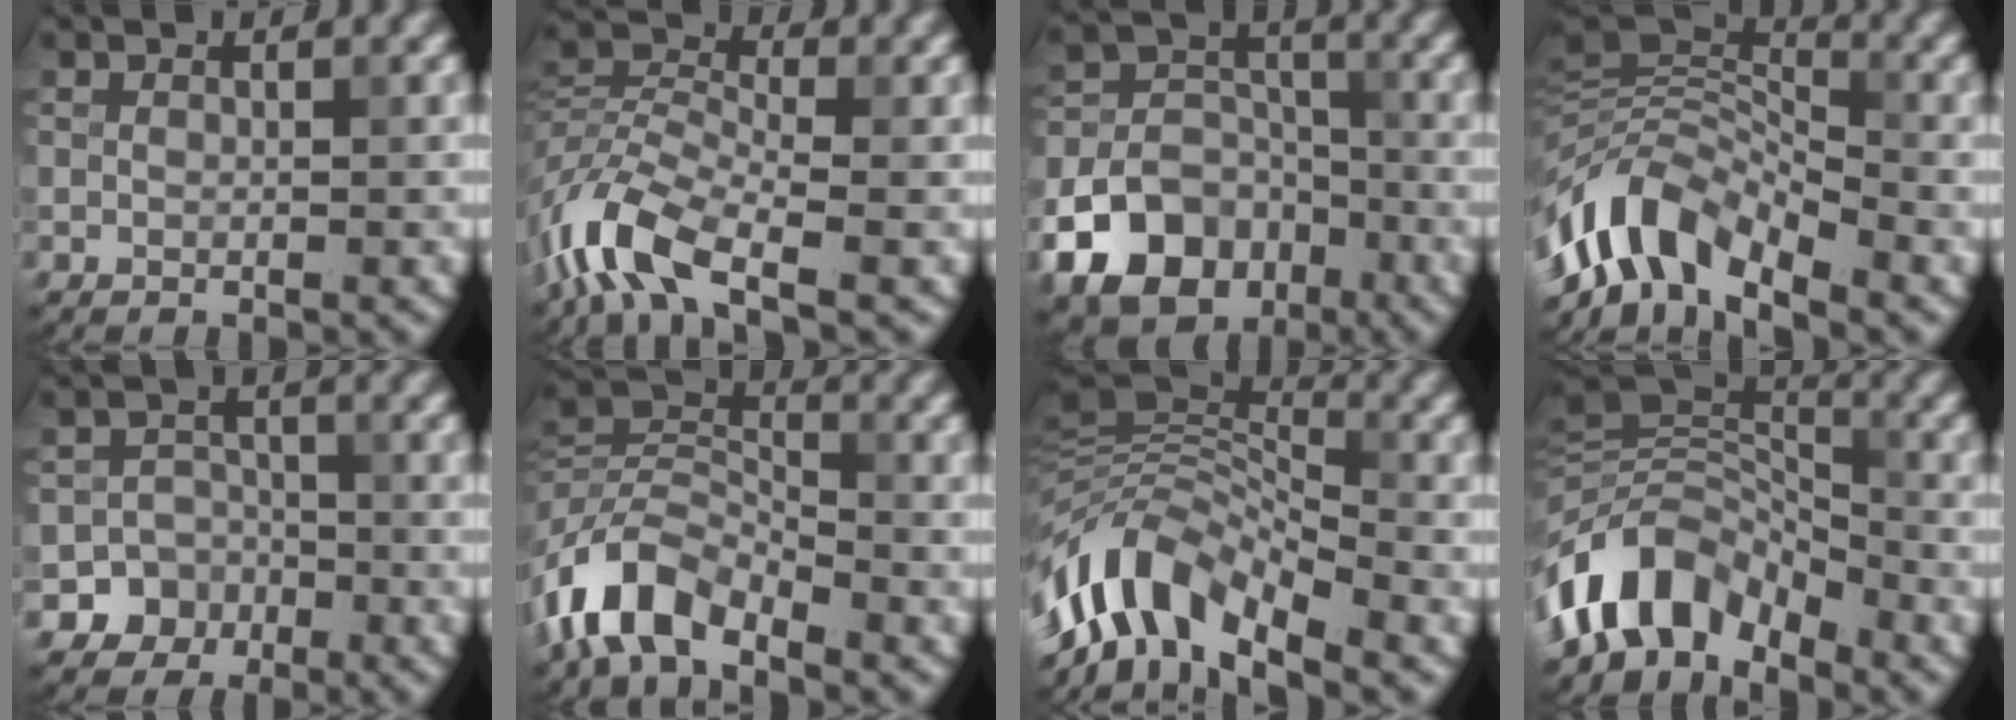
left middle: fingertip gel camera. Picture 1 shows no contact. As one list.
[{"total": 7.6, "force": [-4.5, 3.3, 5.2], "torque": [-0.111, 0.003, -0.105]}, {"total": 10.5, "force": [-5.6, 7.7, 4.6], "torque": [-0.075, -0.012, -0.112]}, {"total": 7.9, "force": [-4.7, 3.5, 5.2], "torque": [-0.084, 0.009, -0.103]}, {"total": 4.5, "force": [-2.4, 3.7, 0.2], "torque": [0.033, 0.001, -0.049]}, {"total": 6.3, "force": [-4.0, 3.2, 3.7], "torque": [-0.062, 0.006, -0.091]}, {"total": 8.9, "force": [-5.0, 3.7, 6.4], "torque": [-0.109, 0.014, -0.108]}, {"total": 7.9, "force": [-4.7, 4.5, 4.5], "torque": [-0.062, 0.009, -0.099]}]